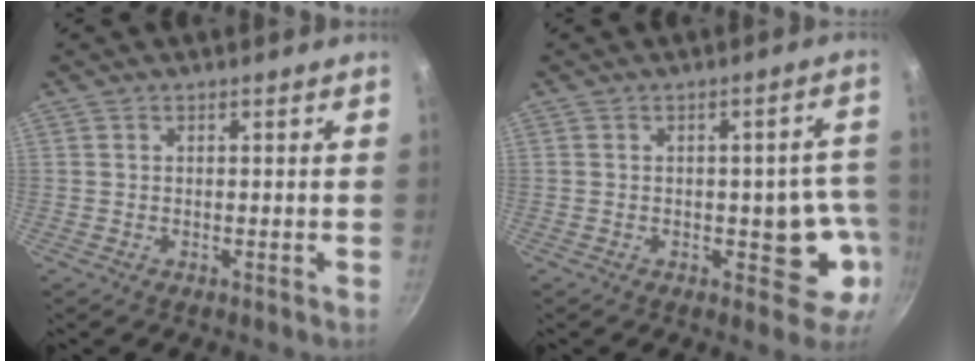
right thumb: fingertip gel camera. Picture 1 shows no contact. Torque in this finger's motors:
{"motor_torque": [2.01, 1.49, 1.16, -0.76, 0.07]}